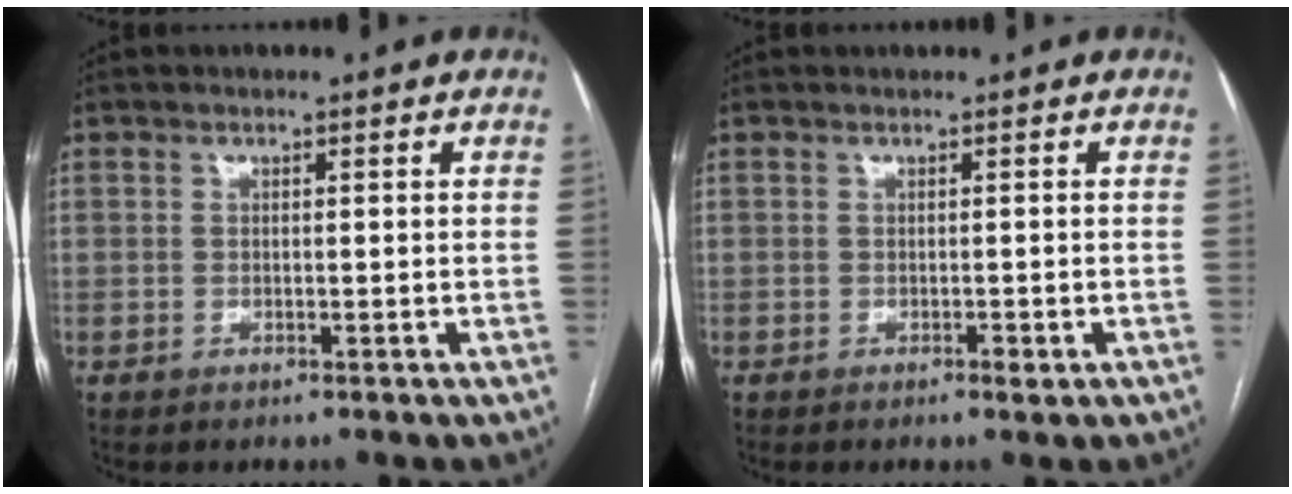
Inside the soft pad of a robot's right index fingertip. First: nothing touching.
{"total": 1.0, "force": [-0.1, 0.5, 0.8], "torque": [-0.012, 0.002, -0.001]}